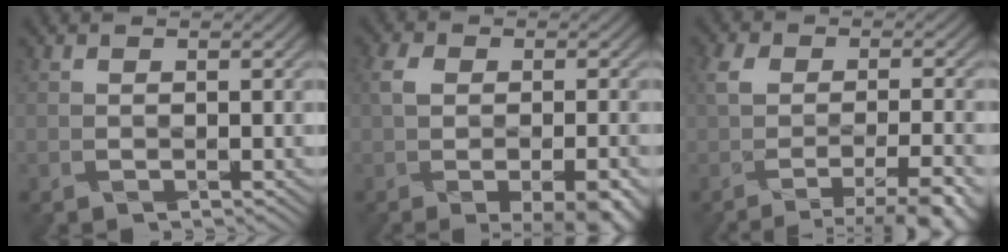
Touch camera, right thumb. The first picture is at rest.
{"total": 8.5, "force": [-2.7, 4.6, 6.6], "torque": [-0.079, -0.006, -0.035]}
{"total": 7.4, "force": [-3.7, 2.6, 5.8], "torque": [-0.077, -0.015, -0.052]}